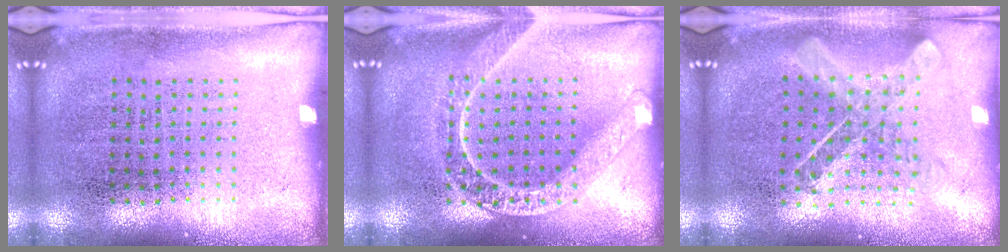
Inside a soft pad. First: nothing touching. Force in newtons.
{"total": 3.0, "press": 2.9, "slide": 0.4}
{"total": 0.9, "press": 0.9, "slide": 0.2}